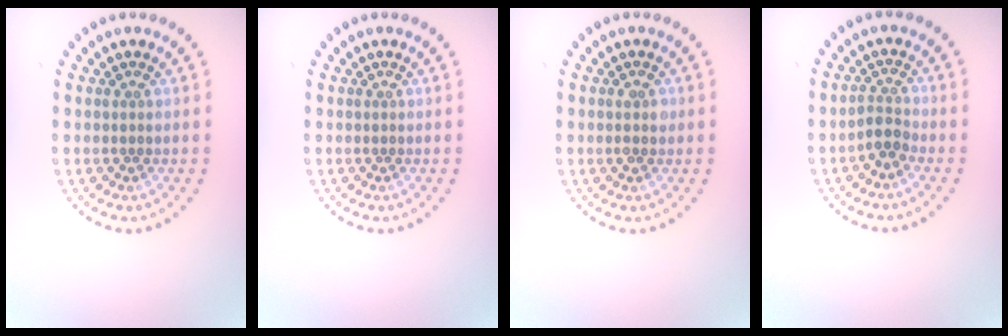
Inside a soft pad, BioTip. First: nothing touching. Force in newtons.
{"total": 0.0}
{"total": 1.1, "press": 1.1, "slide": 0.1}
{"total": 1.7, "press": 1.3, "slide": 1.1}